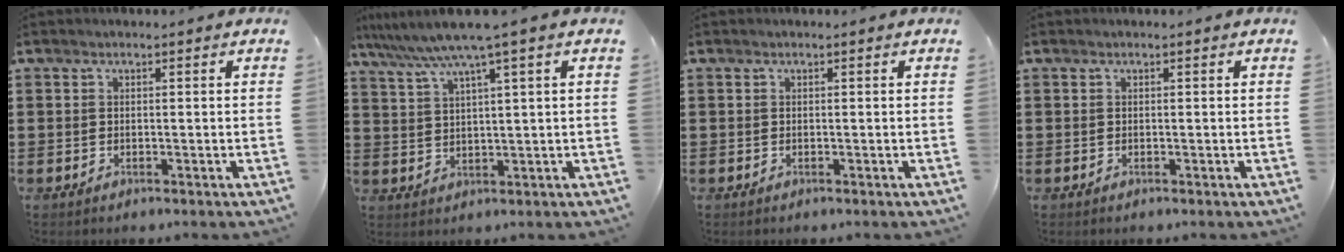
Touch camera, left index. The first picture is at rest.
{"total": 5.9, "force": [3.9, -0.4, 4.5], "torque": [-0.098, -0.016, 0.063]}
{"total": 0.0}
{"total": 0.0}